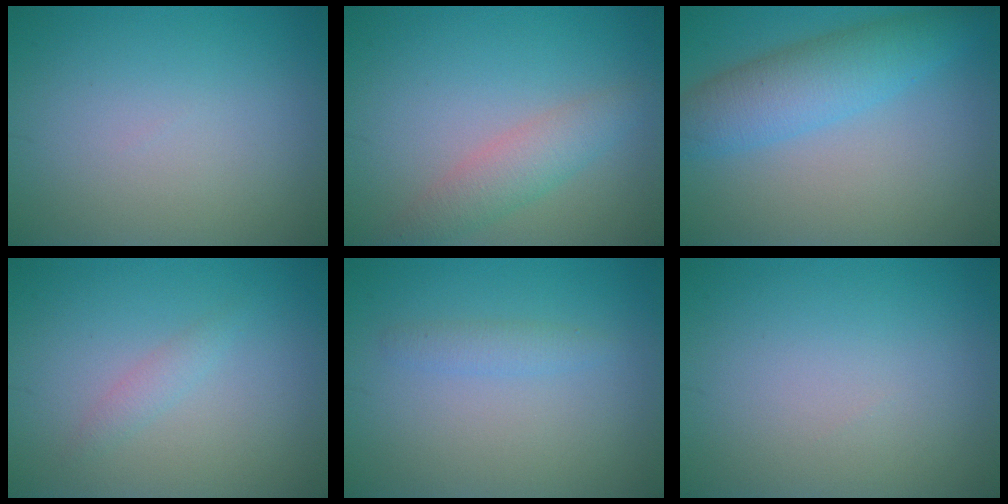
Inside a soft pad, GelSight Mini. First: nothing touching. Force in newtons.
{"total": 2.9, "press": 2.9, "slide": 0.1}
{"total": 5.3, "press": 5.3, "slide": 0.1}
{"total": 1.2, "press": 1.2, "slide": 0.1}
{"total": 1.3, "press": 1.3, "slide": 0.0}
{"total": 0.0}